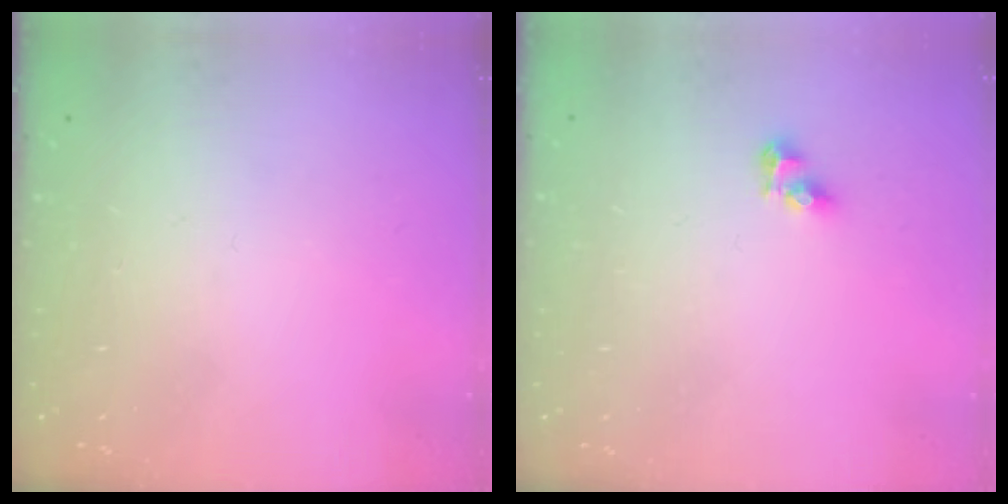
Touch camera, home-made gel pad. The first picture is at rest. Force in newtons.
{"total": 5.3, "press": 5.3, "slide": 0.7}